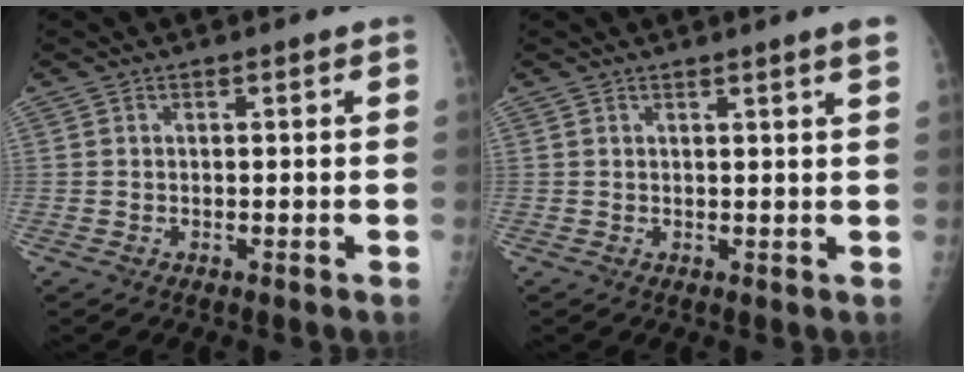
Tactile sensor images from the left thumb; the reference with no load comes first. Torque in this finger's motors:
{"motor_torque": [0.28, 0.06, 0.05, -0.11, 0.01]}